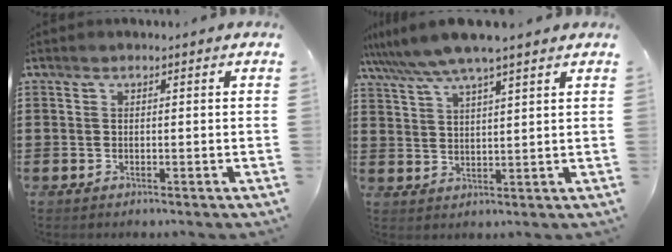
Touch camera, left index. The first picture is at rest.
{"total": 6.7, "force": [5.7, -0.1, 3.5], "torque": [-0.085, -0.020, 0.101]}